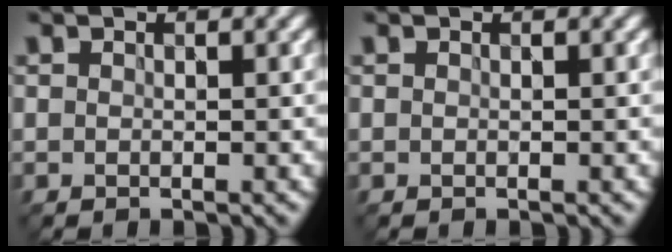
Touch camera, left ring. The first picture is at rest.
{"total": 0.0}